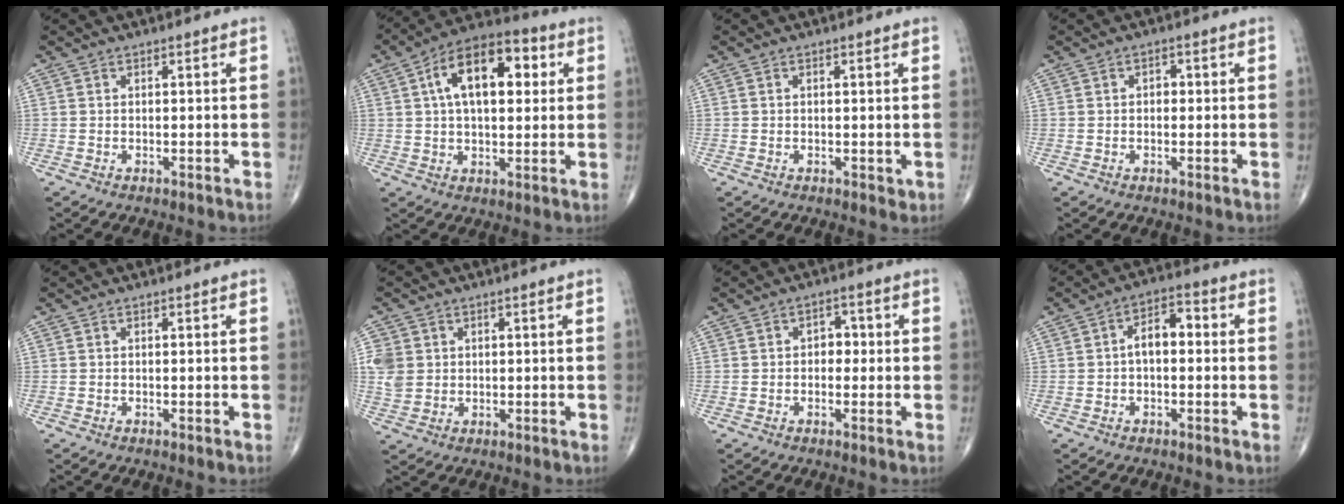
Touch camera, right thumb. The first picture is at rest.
{"total": 16.0, "force": [4.2, 8.4, 12.9], "torque": [-0.186, 0.020, 0.060]}
{"total": 1.0, "force": [0.1, 0.6, 0.7], "torque": [-0.010, -0.002, 0.002]}
{"total": 1.5, "force": [0.1, 1.1, 1.0], "torque": [-0.007, 0.005, -0.002]}
{"total": 0.0}
{"total": 5.8, "force": [1.1, 5.2, 2.4], "torque": [-0.044, 0.001, 0.027]}
{"total": 3.2, "force": [0.0, 2.3, 2.1], "torque": [-0.011, 0.011, -0.007]}
{"total": 5.9, "force": [-0.1, 3.4, 4.8], "torque": [-0.066, 0.026, -0.011]}